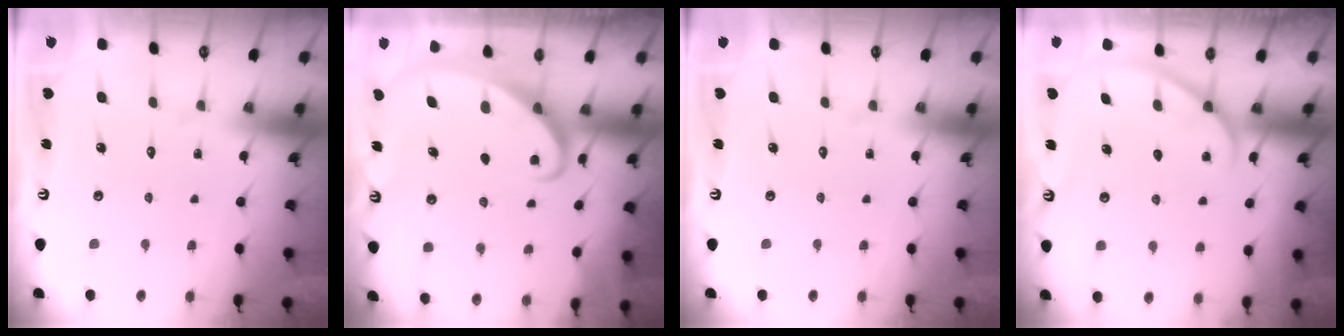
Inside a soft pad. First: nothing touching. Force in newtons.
{"total": 2.2, "press": 2.2, "slide": 0.3}
{"total": 0.0}
{"total": 1.9, "press": 1.9, "slide": 0.2}